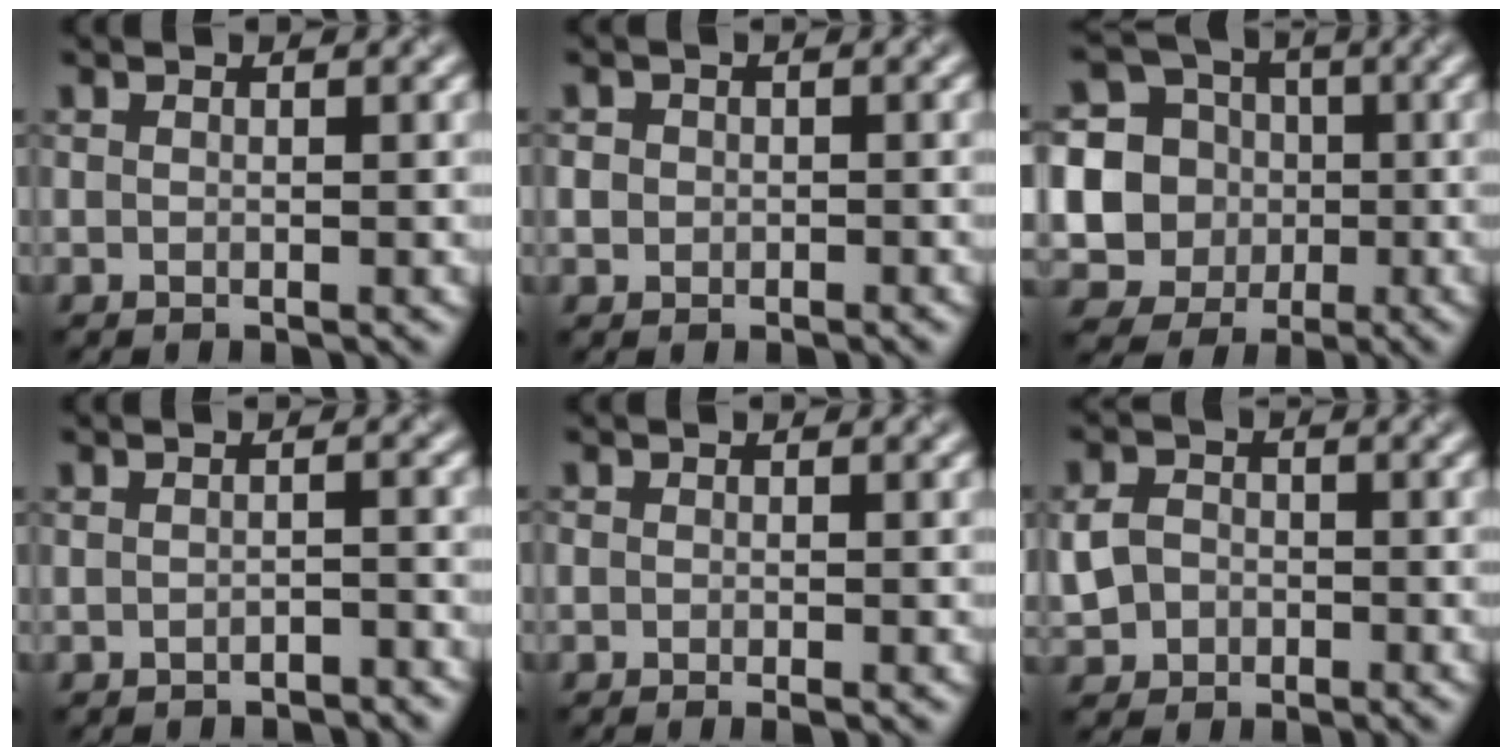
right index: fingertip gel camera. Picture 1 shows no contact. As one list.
[{"total": 1.8, "force": [-0.3, 1.7, 0.3], "torque": [0.001, 0.002, -0.004]}, {"total": 12.7, "force": [-0.5, 12.2, 3.6], "torque": [-0.122, 0.015, -0.032]}, {"total": 1.5, "force": [-1.4, 0.4, 0.4], "torque": [-0.004, 0.001, -0.021]}, {"total": 0.7, "force": [-0.4, 0.2, 0.6], "torque": [-0.010, -0.005, -0.007]}, {"total": 3.1, "force": [-0.7, 2.7, 1.3], "torque": [-0.026, -0.001, -0.014]}]